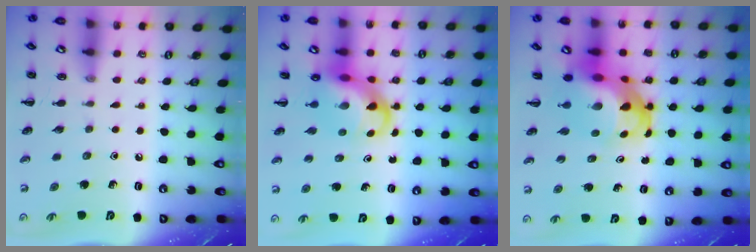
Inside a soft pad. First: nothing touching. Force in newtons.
{"total": 8.8, "press": 8.4, "slide": 2.4}
{"total": 11.9, "press": 11.5, "slide": 3.2}